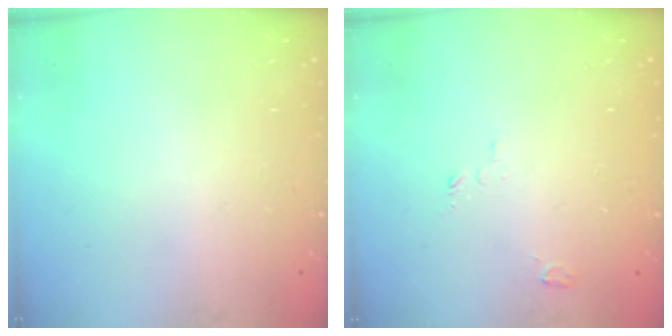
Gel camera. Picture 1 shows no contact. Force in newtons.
{"total": 2.7, "press": 2.7, "slide": 0.3}